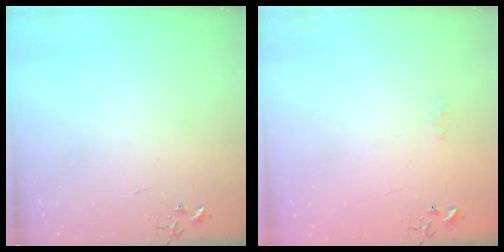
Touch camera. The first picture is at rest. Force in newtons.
{"total": 5.6, "press": 5.6, "slide": 0.7}